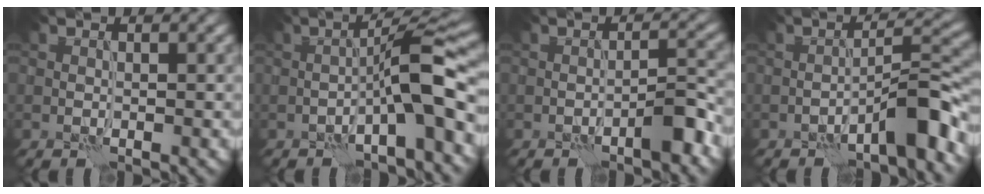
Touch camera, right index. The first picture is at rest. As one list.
[{"total": 6.9, "force": [-2.4, 1.0, 6.4], "torque": [-0.094, 0.031, -0.043]}, {"total": 3.1, "force": [-2.0, 0.7, 2.3], "torque": [-0.034, 0.014, -0.034]}, {"total": 5.6, "force": [-3.5, 1.1, 4.2], "torque": [-0.059, 0.024, -0.057]}]